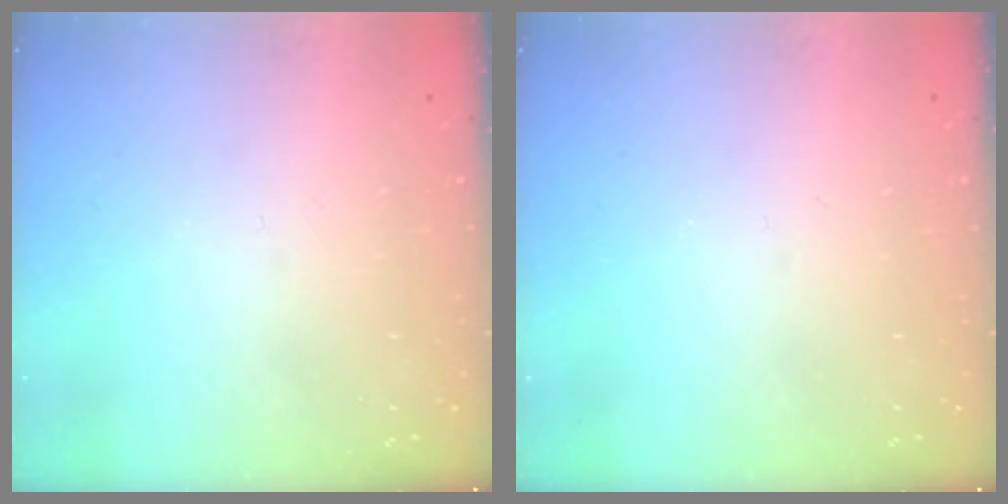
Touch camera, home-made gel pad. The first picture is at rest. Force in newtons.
{"total": 0.0}